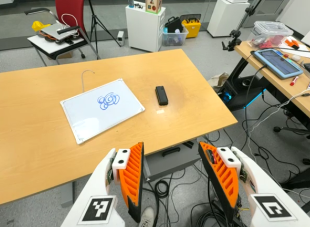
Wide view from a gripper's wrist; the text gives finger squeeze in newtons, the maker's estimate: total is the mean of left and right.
{"total": 0.0}